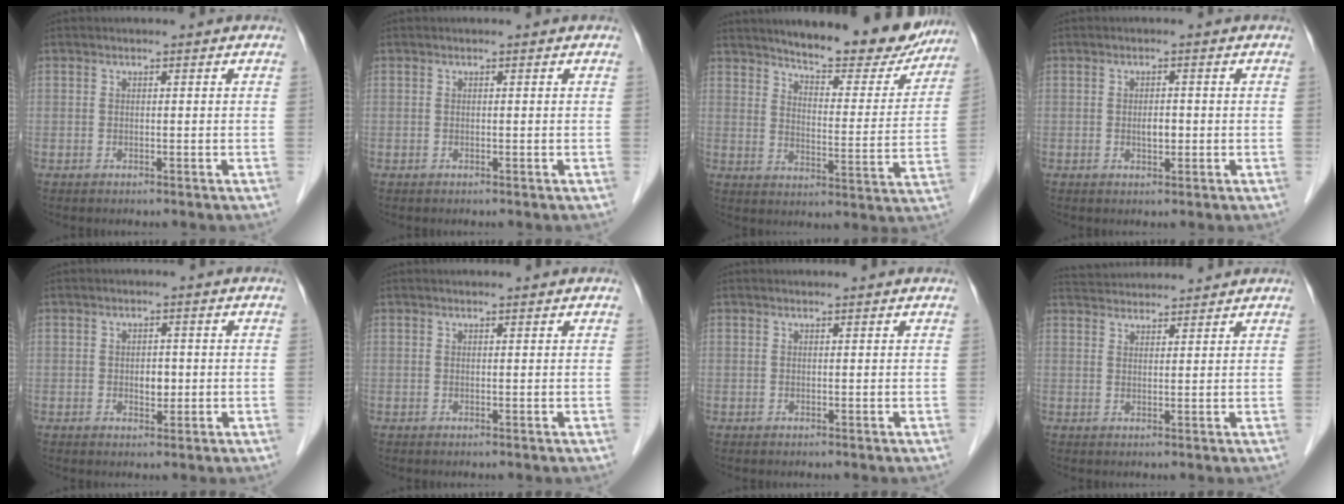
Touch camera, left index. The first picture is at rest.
{"total": 0.0}
{"total": 17.6, "force": [15.6, 3.7, 7.2], "torque": [-0.089, -0.031, 0.200]}
{"total": 1.8, "force": [-0.4, 0.8, 1.6], "torque": [-0.028, -0.003, -0.006]}
{"total": 2.1, "force": [-0.3, 1.4, 1.6], "torque": [-0.024, -0.003, -0.003]}
{"total": 1.5, "force": [1.5, 0.1, 0.4], "torque": [-0.008, 0.008, 0.019]}
{"total": 1.2, "force": [1.2, 0.0, 0.1], "torque": [-0.009, 0.004, 0.014]}
{"total": 7.8, "force": [7.6, 0.7, 1.5], "torque": [-0.031, 0.033, 0.117]}